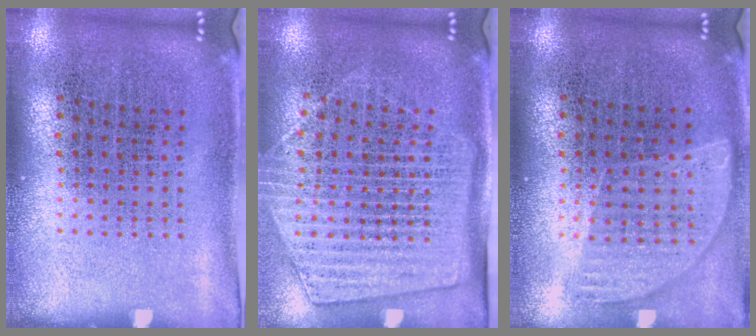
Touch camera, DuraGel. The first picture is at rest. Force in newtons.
{"total": 1.7, "press": 1.5, "slide": 0.8}
{"total": 0.8, "press": 0.8, "slide": 0.3}